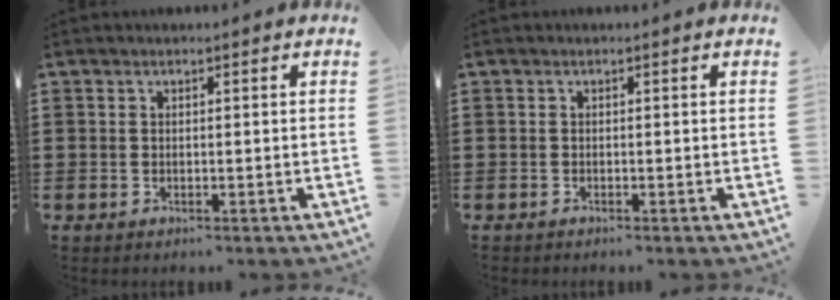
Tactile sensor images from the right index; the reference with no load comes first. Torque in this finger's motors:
{"motor_torque": [-1.51, 0.63, -1.05, -0.21]}